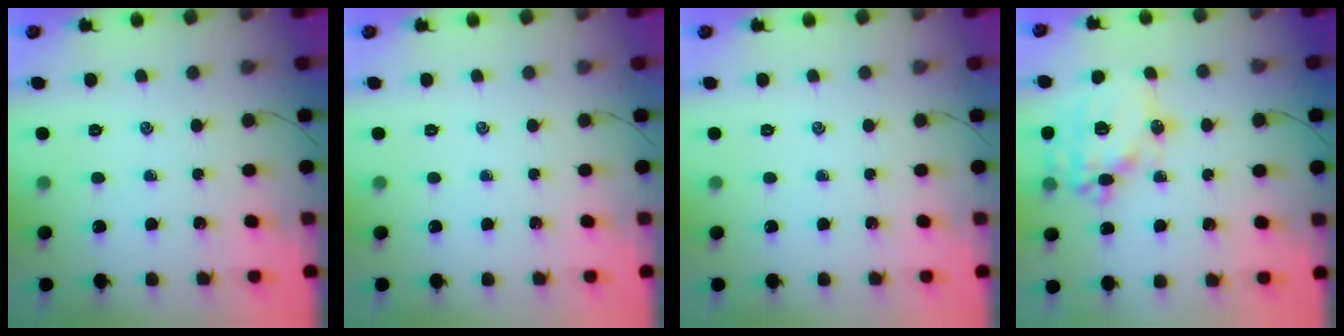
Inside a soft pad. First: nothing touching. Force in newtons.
{"total": 0.0}
{"total": 0.0}
{"total": 18.1, "press": 17.8, "slide": 3.2}